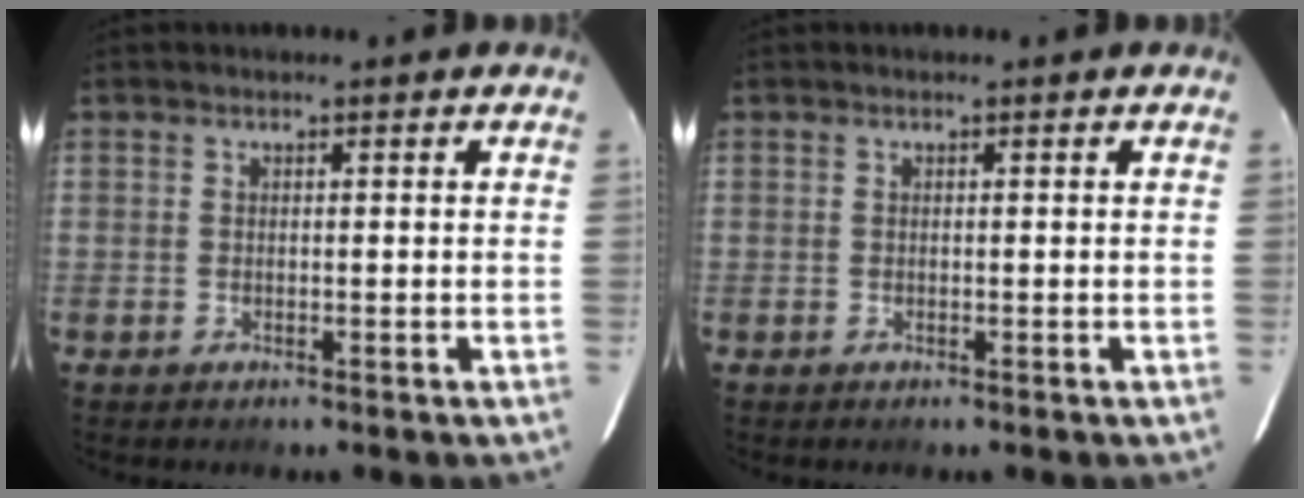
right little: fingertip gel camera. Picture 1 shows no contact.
{"total": 0.0}